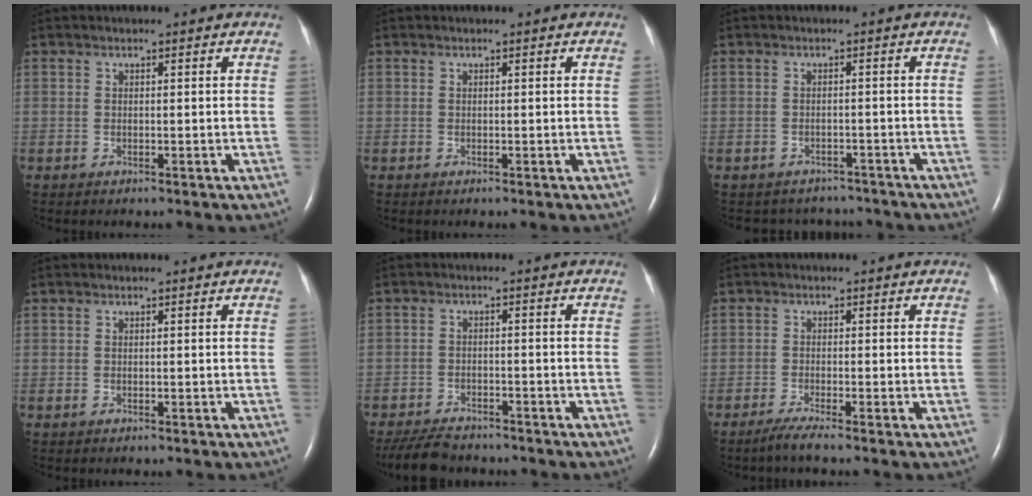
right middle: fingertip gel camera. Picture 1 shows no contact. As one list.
[{"total": 0.0}, {"total": 5.0, "force": [-4.6, 1.8, -0.5], "torque": [0.002, 0.014, -0.051]}, {"total": 0.0}, {"total": 7.5, "force": [-6.7, 2.1, 2.6], "torque": [-0.048, -0.016, -0.108]}, {"total": 2.0, "force": [-1.5, -0.6, 1.2], "torque": [-0.032, -0.005, -0.034]}]